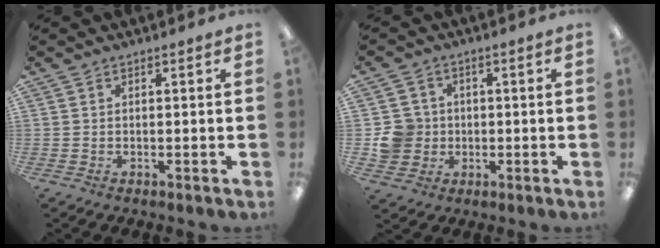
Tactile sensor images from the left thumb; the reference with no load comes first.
{"total": 7.5, "force": [-0.3, 7.2, 2.1], "torque": [-0.048, 0.014, 0.000]}